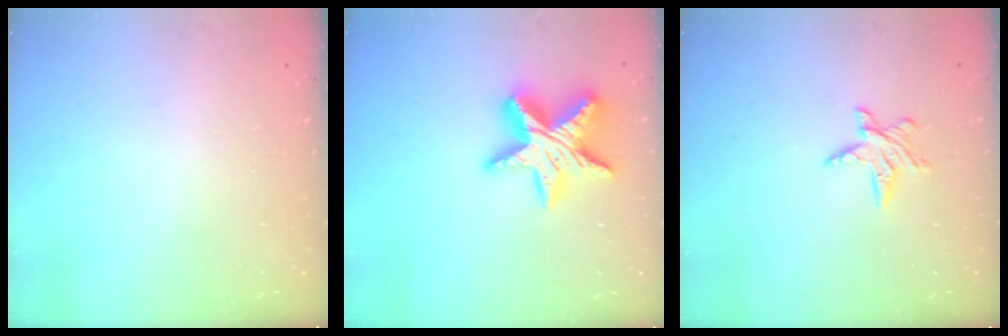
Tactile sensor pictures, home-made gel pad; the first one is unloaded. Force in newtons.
{"total": 16.7, "press": 16.7, "slide": 1.1}
{"total": 5.6, "press": 5.6, "slide": 0.4}